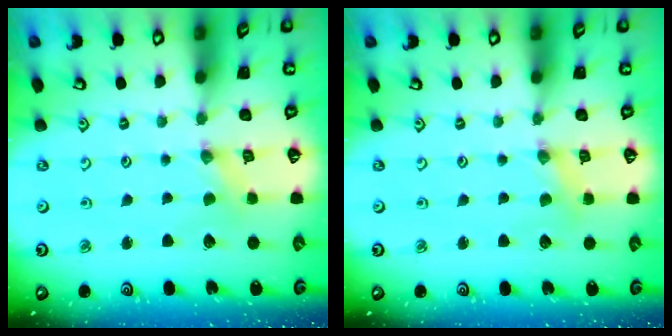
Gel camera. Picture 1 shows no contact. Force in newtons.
{"total": 1.5, "press": 1.5, "slide": 0.1}